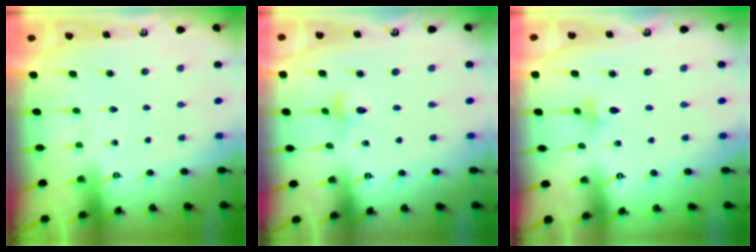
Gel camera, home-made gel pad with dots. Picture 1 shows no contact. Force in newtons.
{"total": 3.4, "press": 3.4, "slide": 0.3}
{"total": 3.0, "press": 2.9, "slide": 0.7}